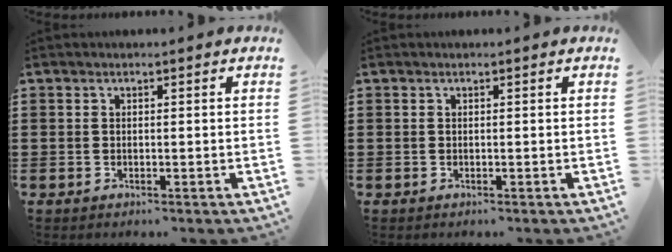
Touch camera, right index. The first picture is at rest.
{"total": 0.0}